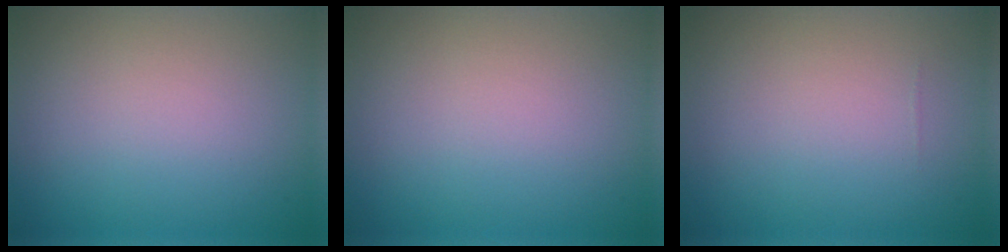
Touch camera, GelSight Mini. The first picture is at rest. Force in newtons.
{"total": 0.0}
{"total": 0.0}